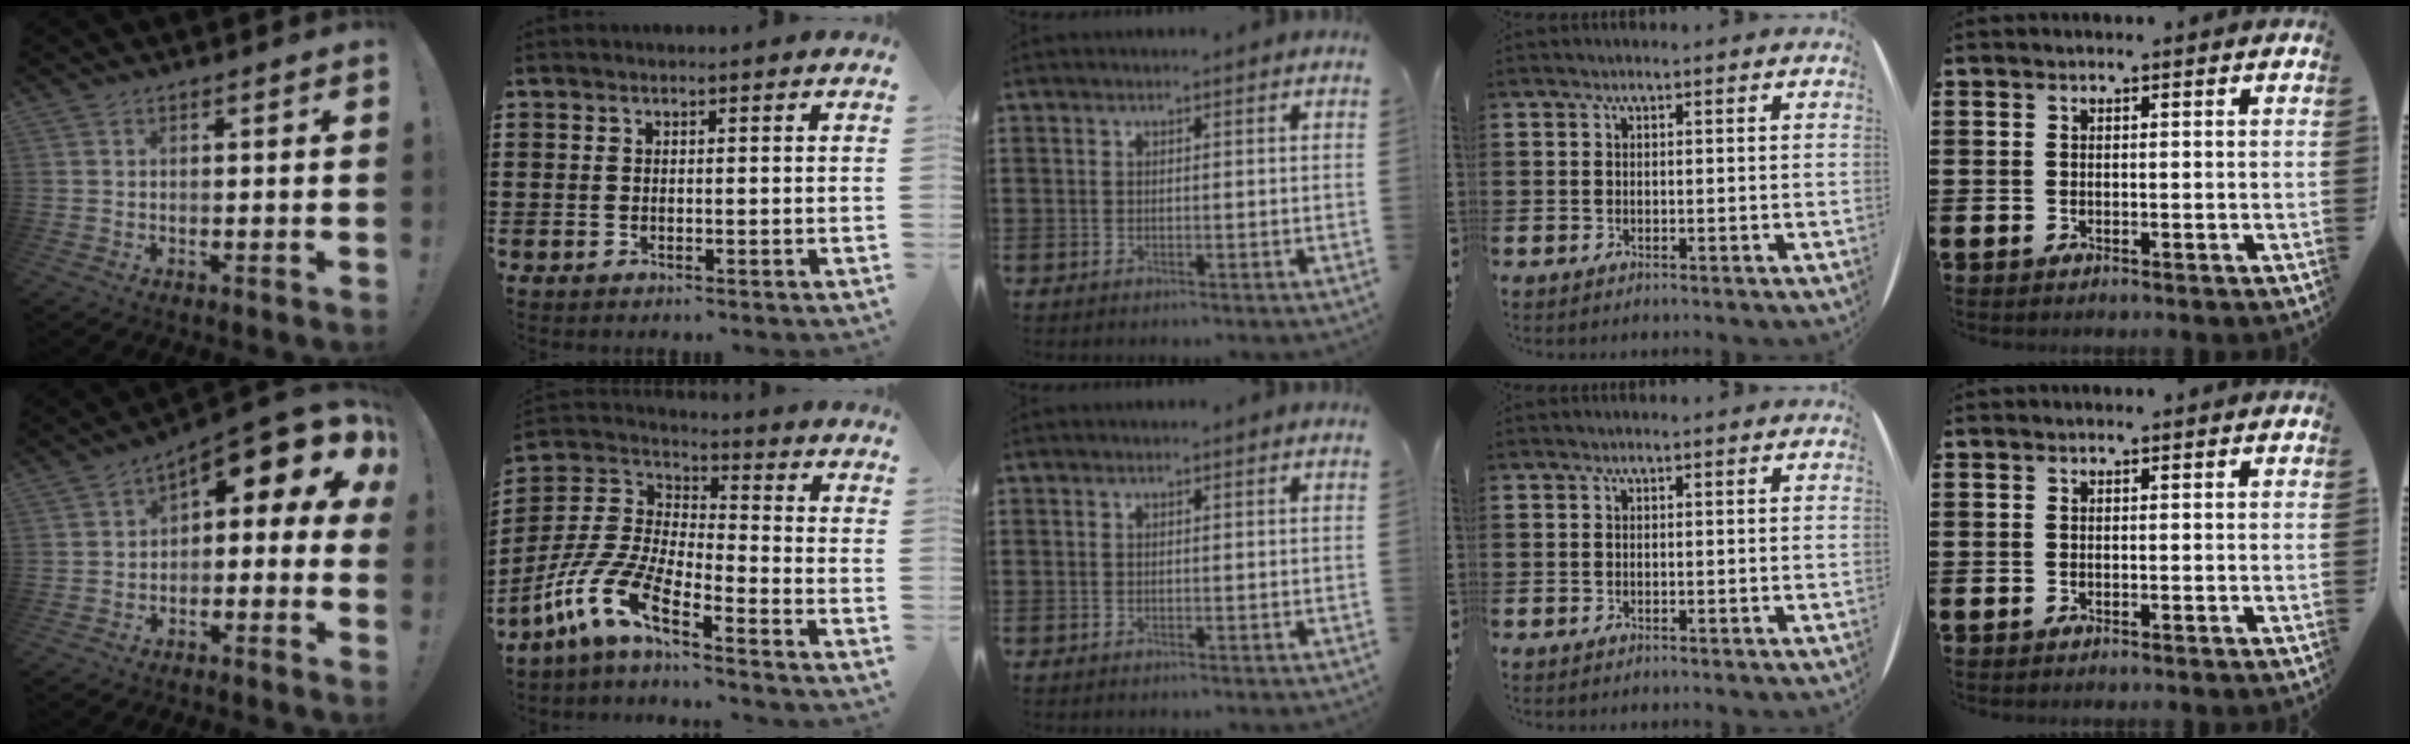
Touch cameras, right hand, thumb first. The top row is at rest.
{"thumb": {"total": 8.5, "force": [3.7, 3.3, 6.9], "torque": [-0.083, -0.042, 0.052]}, "index": {"total": 9.2, "force": [-7.1, 1.9, 5.6], "torque": [-0.161, -0.019, -0.153]}}